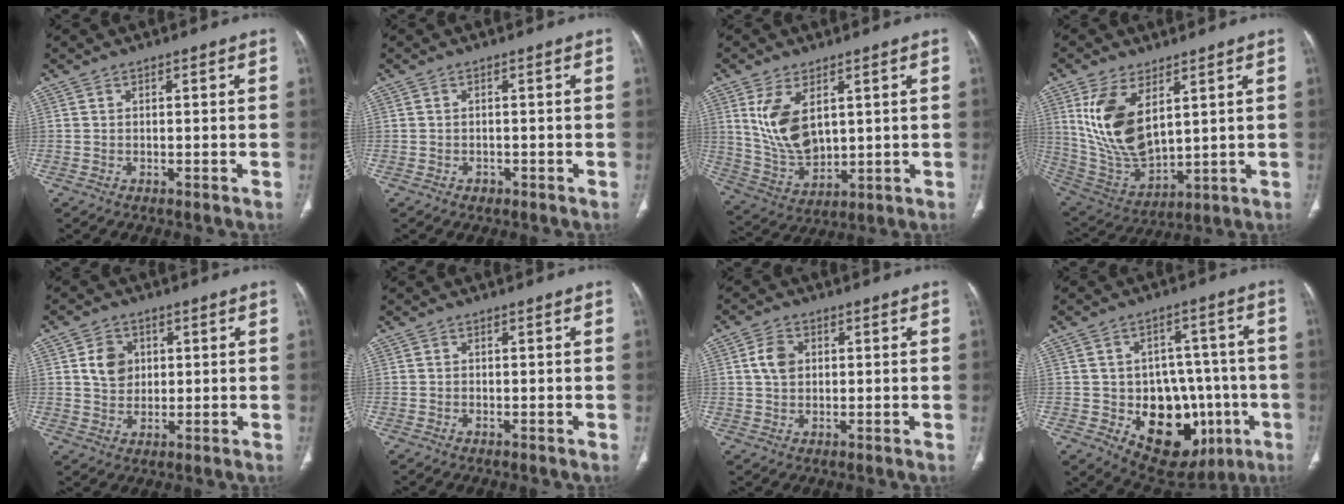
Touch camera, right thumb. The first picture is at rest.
{"total": 1.0, "force": [-0.6, 0.8, 0.2], "torque": [-0.001, 0.002, -0.009]}
{"total": 11.4, "force": [3.6, 6.5, 8.7], "torque": [-0.156, -0.020, 0.089]}
{"total": 15.5, "force": [5.4, 8.1, 12.1], "torque": [-0.226, -0.026, 0.128]}
{"total": 5.7, "force": [1.5, 4.7, 2.9], "torque": [-0.029, -0.007, 0.027]}
{"total": 0.0}
{"total": 4.3, "force": [1.0, 3.2, 2.8], "torque": [-0.049, 0.001, 0.016]}
{"total": 18.9, "force": [-5.4, 12.9, 12.8], "torque": [-0.124, 0.025, -0.056]}